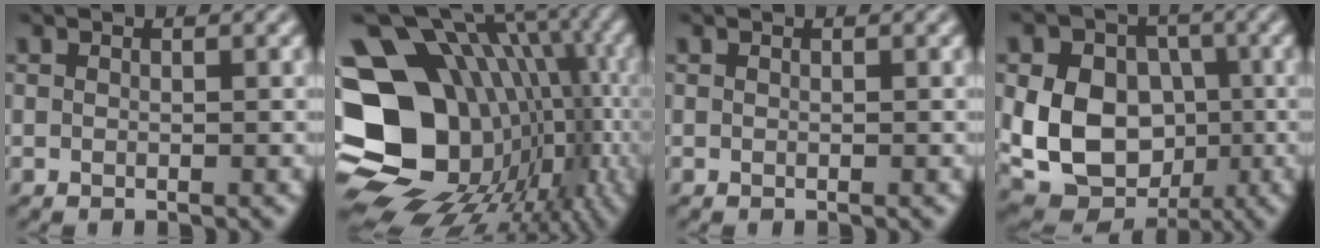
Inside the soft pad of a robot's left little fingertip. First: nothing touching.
{"total": 19.2, "force": [-2.9, 15.2, 11.4], "torque": [-0.192, 0.009, -0.020]}
{"total": 0.0}
{"total": 11.5, "force": [-1.1, 9.1, 6.9], "torque": [-0.112, -0.007, -0.030]}